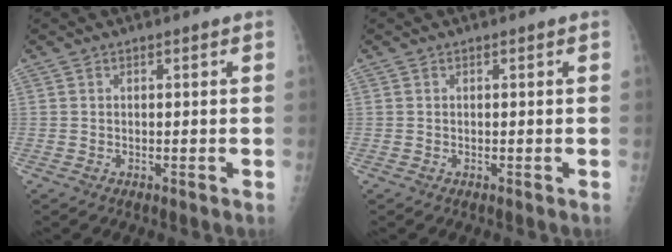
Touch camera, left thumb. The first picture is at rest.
{"total": 0.0}